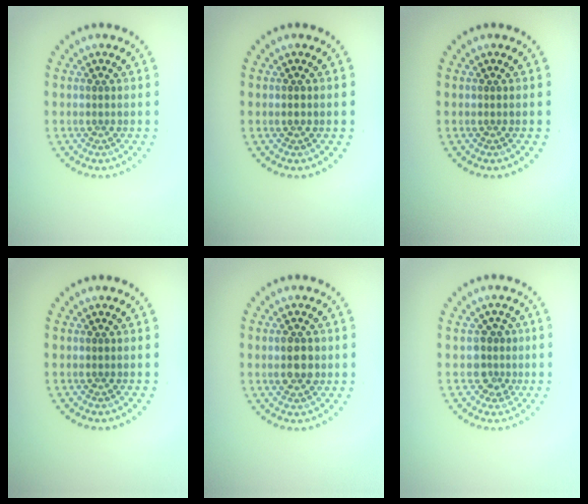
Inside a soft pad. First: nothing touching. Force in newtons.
{"total": 0.8, "press": 0.8, "slide": 0.1}
{"total": 0.0}
{"total": 0.0}
{"total": 2.9, "press": 2.9, "slide": 0.2}
{"total": 2.3, "press": 1.9, "slide": 1.4}